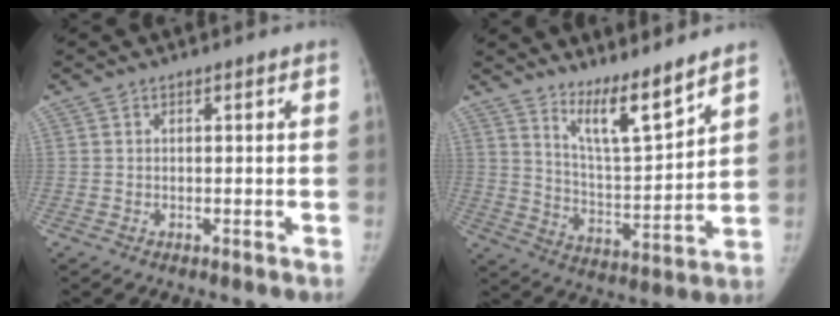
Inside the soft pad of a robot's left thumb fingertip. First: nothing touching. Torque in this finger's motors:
{"motor_torque": [0.31, 0.09, 0.92, -0.98, 0.08]}